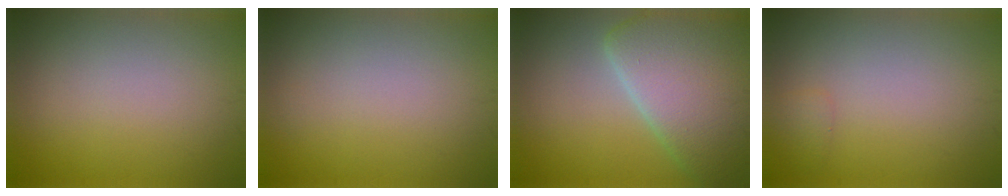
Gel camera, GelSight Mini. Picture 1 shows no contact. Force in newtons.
{"total": 0.0}
{"total": 9.8, "press": 9.8, "slide": 1.0}
{"total": 0.7, "press": 0.7, "slide": 0.0}